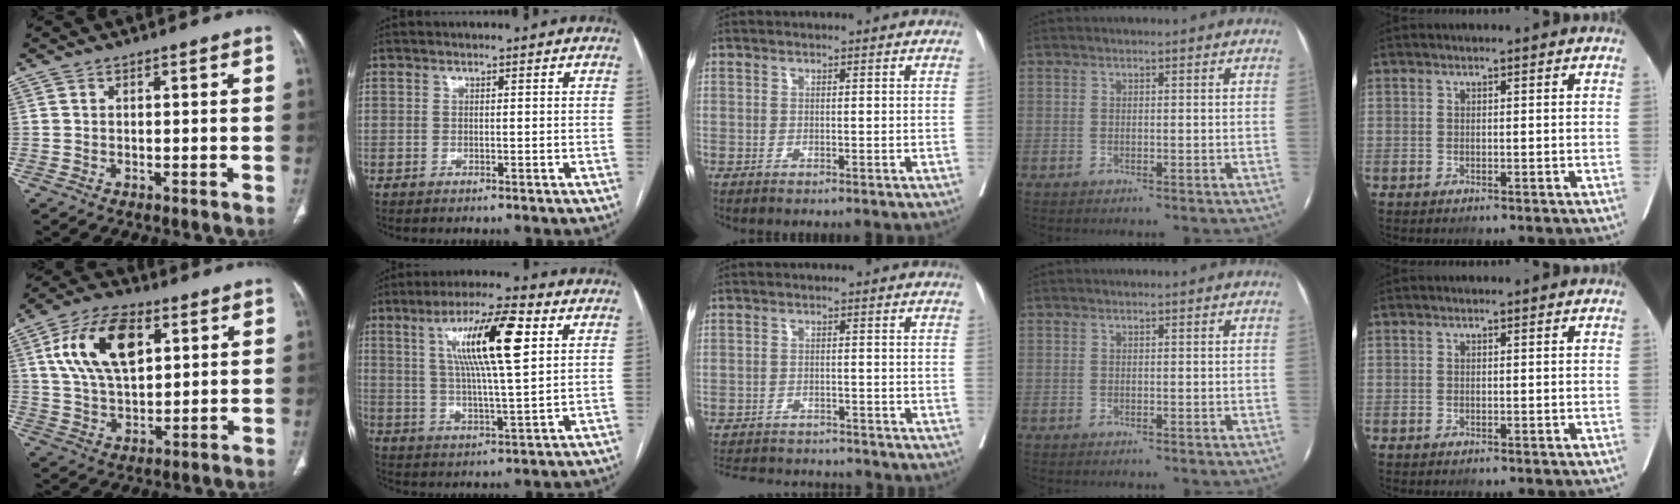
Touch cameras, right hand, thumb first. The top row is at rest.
{"thumb": {"total": 15.5, "force": [5.3, 8.4, 11.9], "torque": [-0.204, -0.005, 0.099]}, "index": {"total": 13.3, "force": [4.4, 1.3, 12.4], "torque": [-0.226, 0.011, 0.077]}, "middle": {"total": 11.5, "force": [-10.8, 2.6, 3.1], "torque": [-0.060, 0.005, -0.146]}}